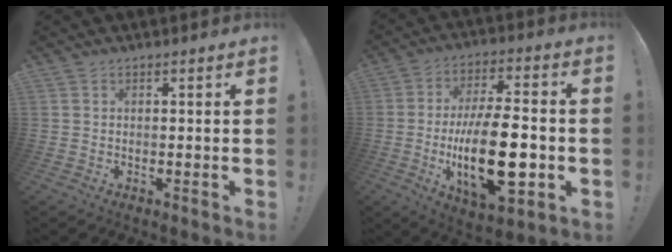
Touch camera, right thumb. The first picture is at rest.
{"total": 22.8, "force": [-4.3, 9.6, 20.2], "torque": [-0.363, 0.003, -0.064]}